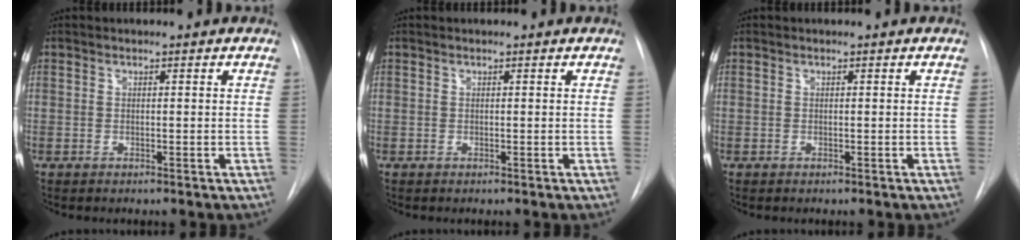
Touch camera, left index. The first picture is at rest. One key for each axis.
{"total": 0.0}
{"total": 0.0}